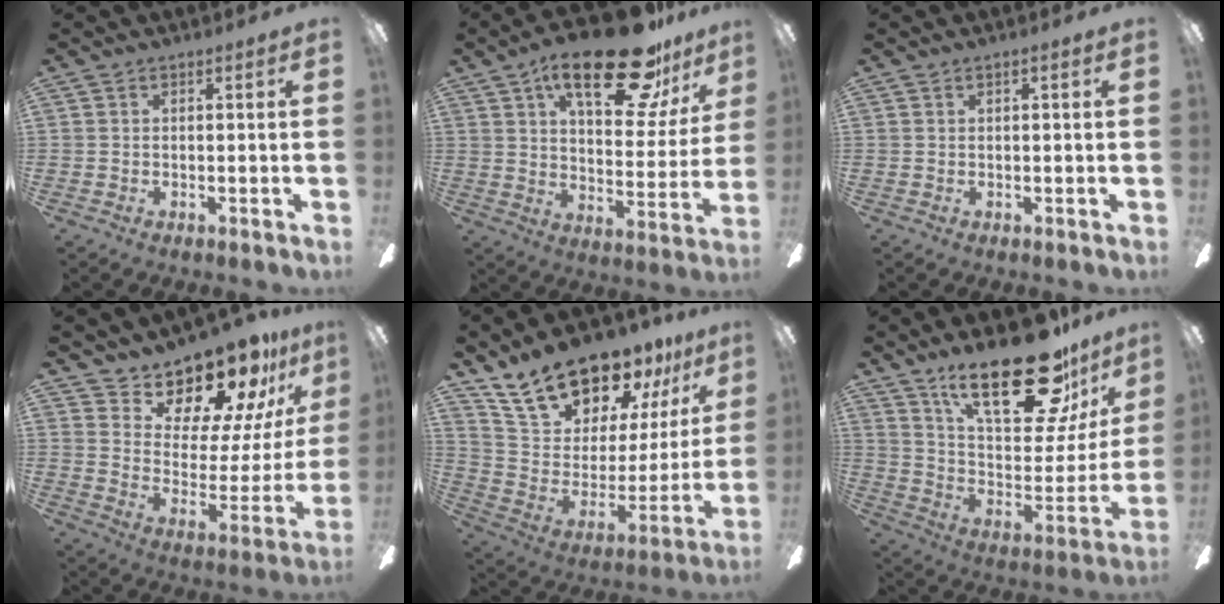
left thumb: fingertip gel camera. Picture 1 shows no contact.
{"total": 24.4, "force": [15.5, 9.0, 16.5], "torque": [-0.248, -0.078, 0.251]}
{"total": 0.8, "force": [0.3, 0.1, 0.8], "torque": [-0.015, 0.001, 0.004]}
{"total": 17.2, "force": [15.3, 6.1, 5.0], "torque": [-0.085, -0.137, 0.264]}
{"total": 20.5, "force": [17.7, 8.4, 6.3], "torque": [-0.129, -0.128, 0.328]}
{"total": 28.9, "force": [19.4, 10.4, 18.8], "torque": [-0.285, -0.116, 0.324]}